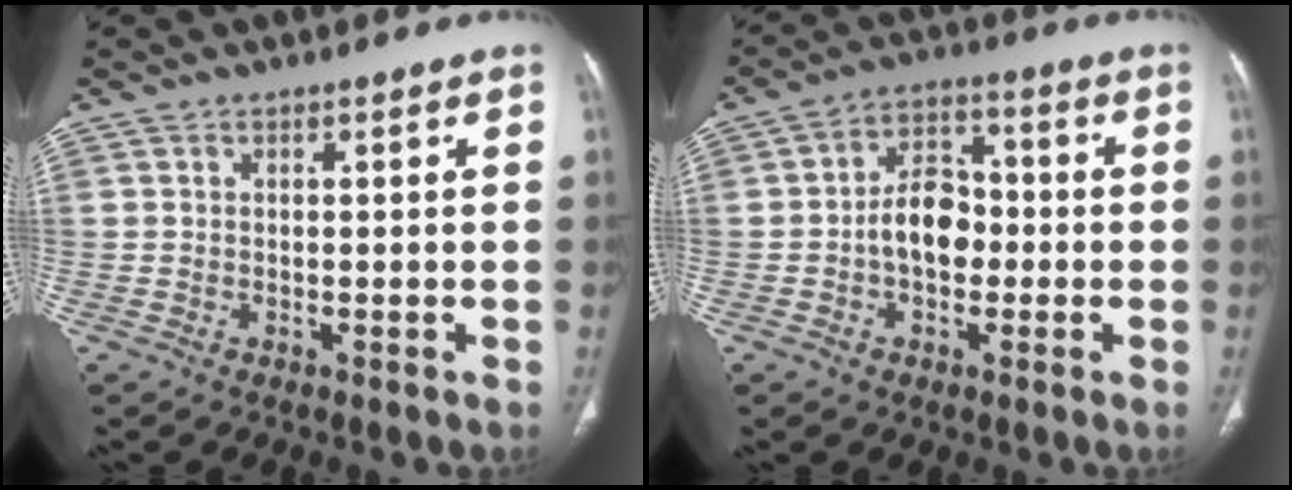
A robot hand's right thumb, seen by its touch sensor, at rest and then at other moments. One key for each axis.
{"total": 8.8, "fx": -1.3, "fy": 6.1, "fz": 6.3, "tx": -0.079, "ty": 0.028, "tz": -0.032}